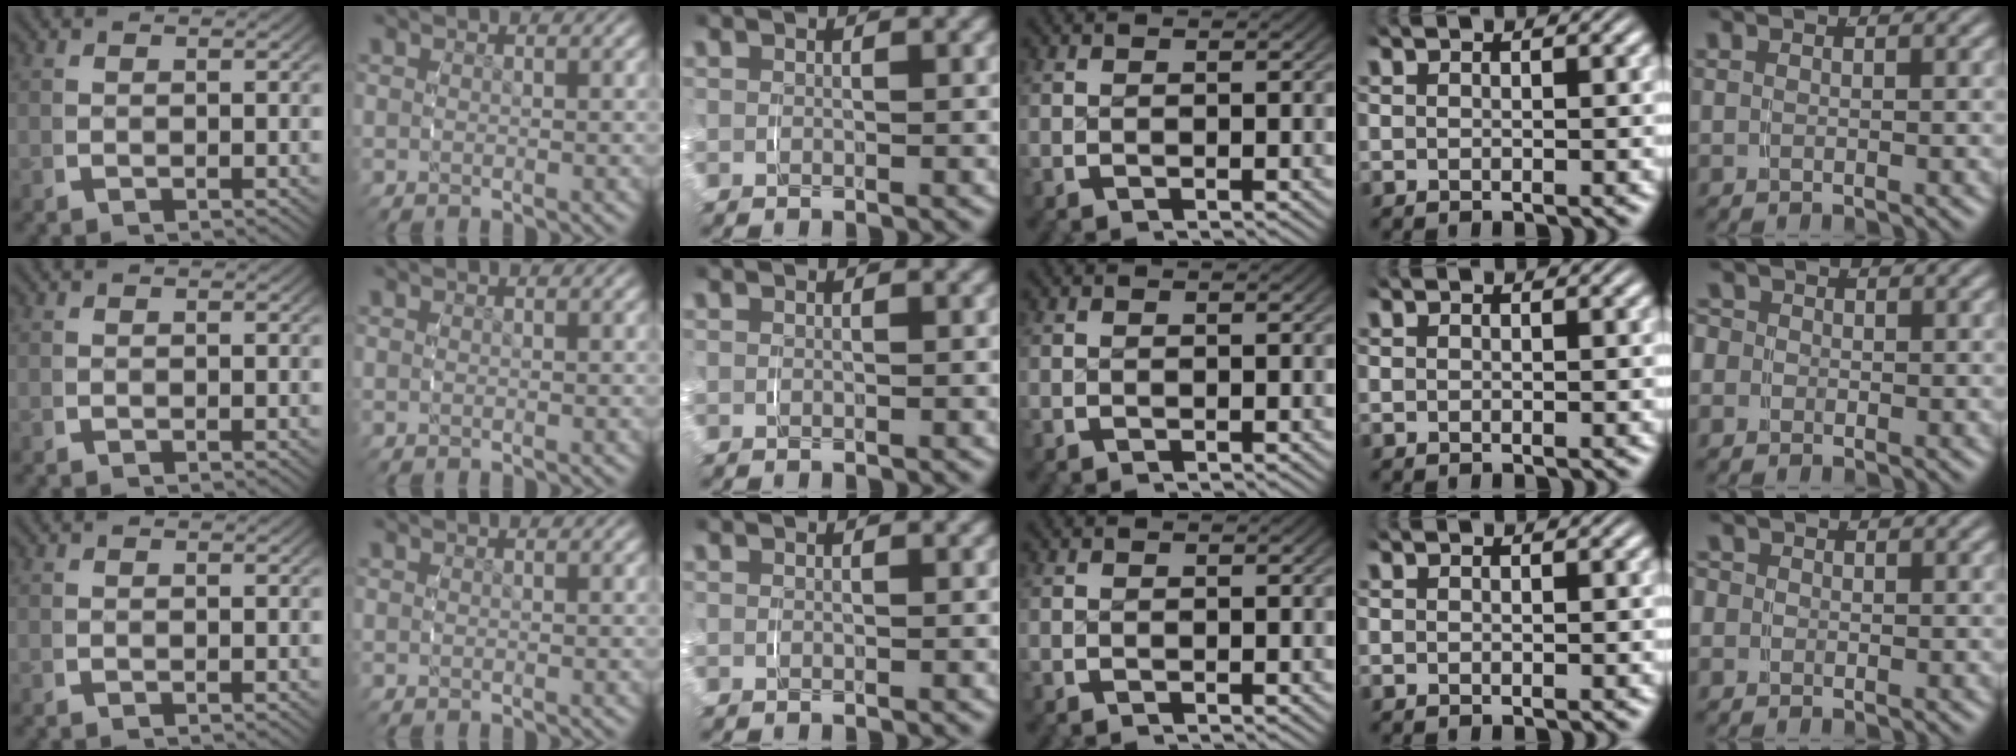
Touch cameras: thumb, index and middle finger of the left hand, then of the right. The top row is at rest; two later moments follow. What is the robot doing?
{"motion": "grasp_and_lifting", "object": "paper towel"}